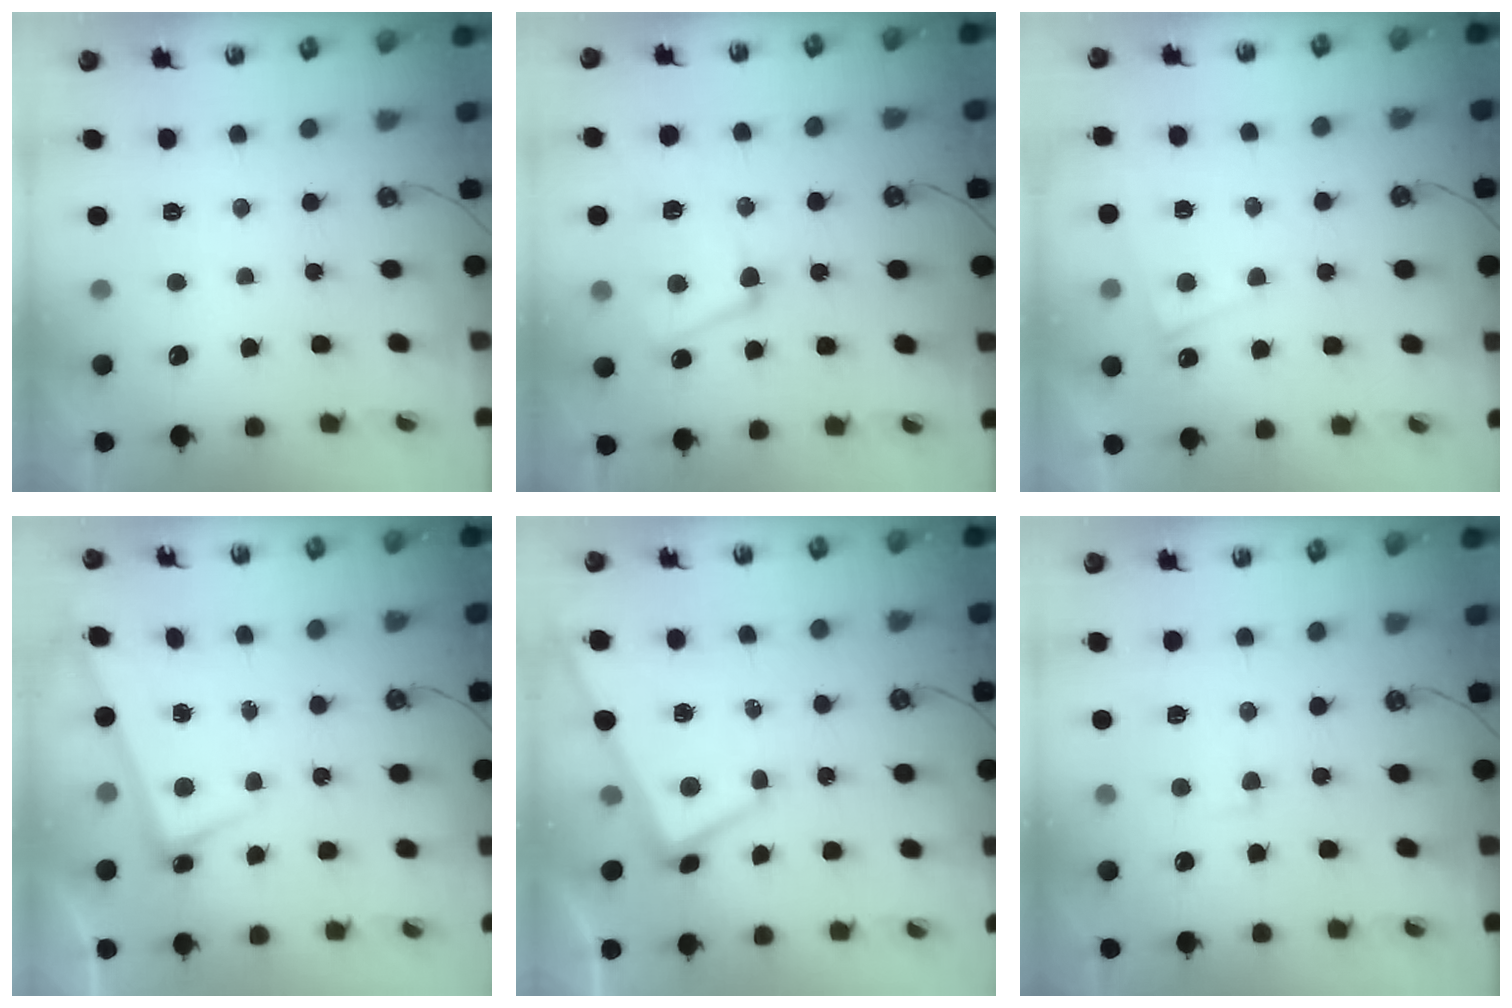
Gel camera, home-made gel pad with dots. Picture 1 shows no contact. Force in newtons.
{"total": 7.3, "press": 7.1, "slide": 1.4}
{"total": 4.2, "press": 4.2, "slide": 0.4}
{"total": 2.7, "press": 2.6, "slide": 0.7}
{"total": 2.2, "press": 2.1, "slide": 0.6}
{"total": 1.3, "press": 0.3, "slide": 1.3}